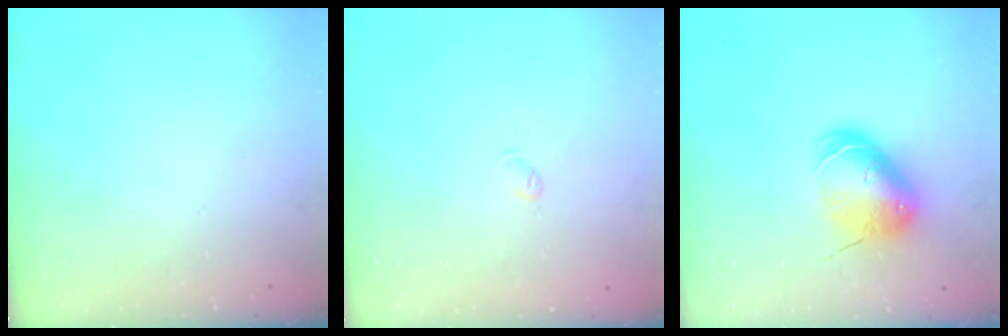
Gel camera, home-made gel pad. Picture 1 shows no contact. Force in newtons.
{"total": 2.6, "press": 2.6, "slide": 0.4}
{"total": 8.1, "press": 8.0, "slide": 1.5}